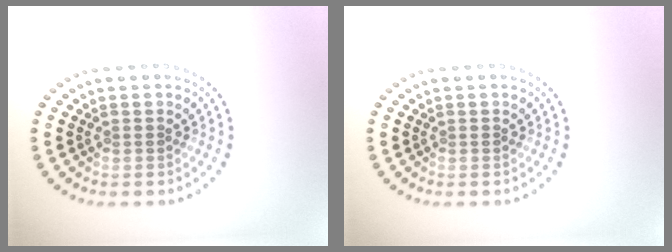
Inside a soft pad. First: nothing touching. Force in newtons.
{"total": 0.0}